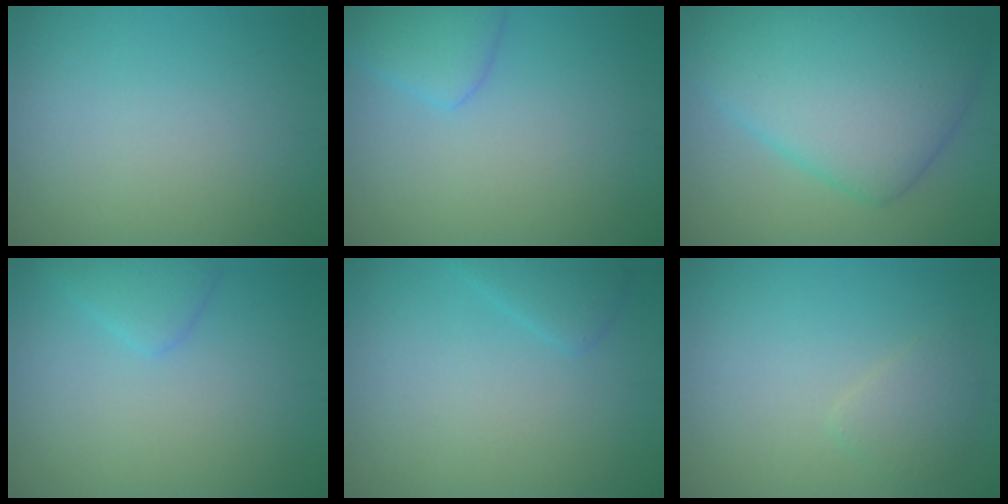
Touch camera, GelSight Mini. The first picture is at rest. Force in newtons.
{"total": 2.6, "press": 2.6, "slide": 0.2}
{"total": 9.7, "press": 9.7, "slide": 0.2}
{"total": 1.9, "press": 1.9, "slide": 0.2}
{"total": 1.6, "press": 1.6, "slide": 0.1}
{"total": 1.7, "press": 1.7, "slide": 0.2}